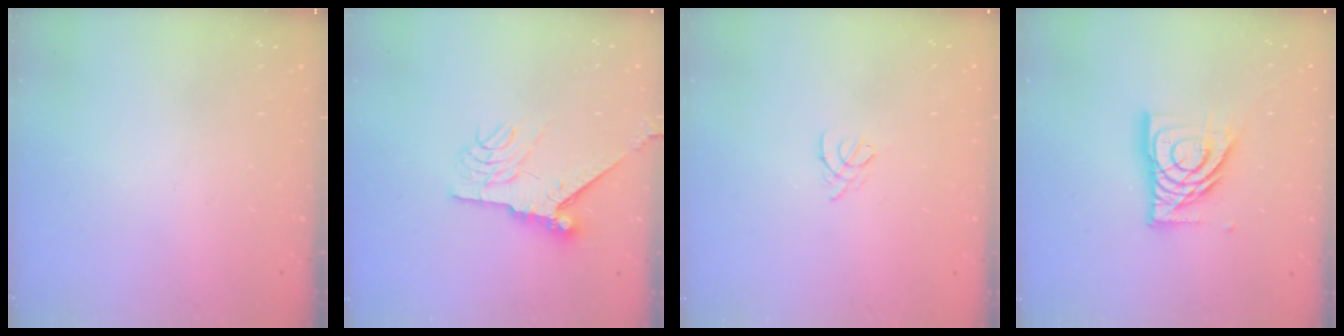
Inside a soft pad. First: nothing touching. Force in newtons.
{"total": 9.4, "press": 9.4, "slide": 0.5}
{"total": 2.0, "press": 1.9, "slide": 0.5}
{"total": 15.1, "press": 14.9, "slide": 1.9}